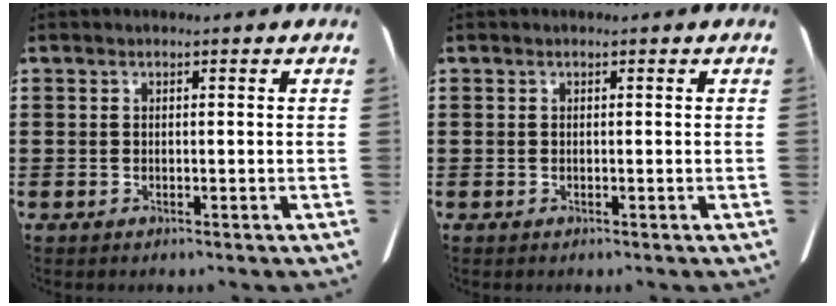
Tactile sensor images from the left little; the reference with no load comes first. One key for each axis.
{"total": 0.0}